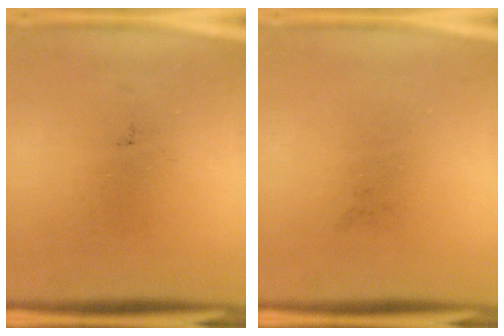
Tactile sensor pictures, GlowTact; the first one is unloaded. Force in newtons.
{"total": 0.0}